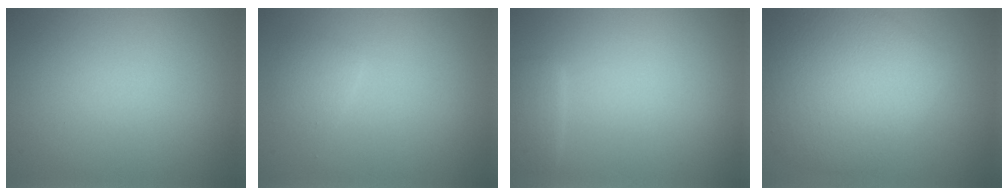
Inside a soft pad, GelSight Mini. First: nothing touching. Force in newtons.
{"total": 1.3, "press": 1.3, "slide": 0.1}
{"total": 1.6, "press": 1.6, "slide": 0.1}
{"total": 8.5, "press": 8.5, "slide": 0.2}